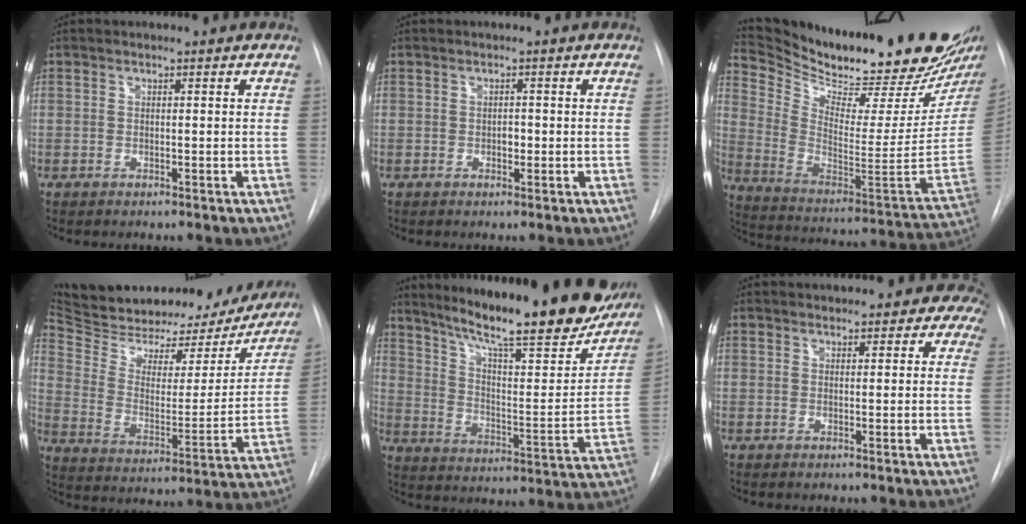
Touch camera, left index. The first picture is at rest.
{"total": 1.1, "force": [-0.3, 0.7, 0.7], "torque": [-0.012, 0.000, -0.004]}
{"total": 28.5, "force": [24.9, 3.0, 13.6], "torque": [-0.231, -0.105, 0.353]}
{"total": 28.7, "force": [25.3, 9.1, 9.8], "torque": [-0.179, -0.030, 0.345]}
{"total": 28.1, "force": [22.7, 4.7, 15.9], "torque": [-0.243, -0.044, 0.308]}
{"total": 7.8, "force": [6.9, 3.3, 1.4], "torque": [0.021, 0.003, 0.058]}